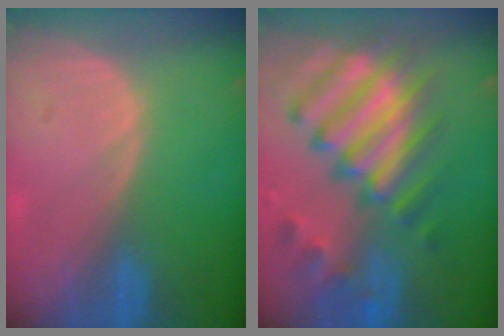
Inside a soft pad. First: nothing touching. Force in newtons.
{"total": 12.4, "press": 10.7, "slide": 6.2}